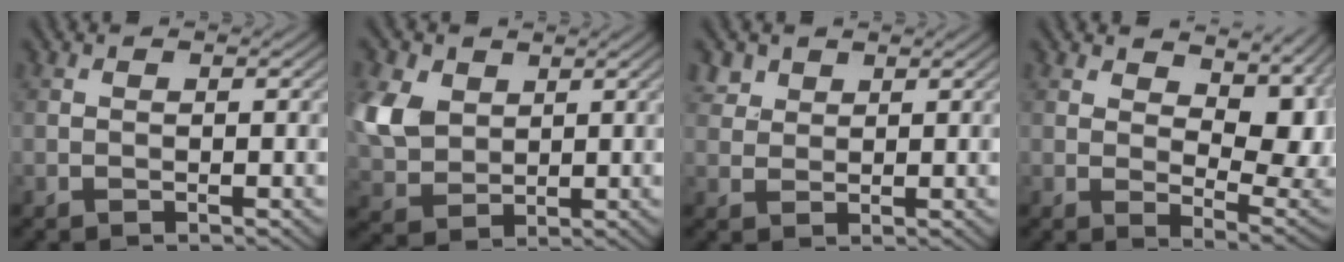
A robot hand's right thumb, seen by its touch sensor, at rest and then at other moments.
{"total": 7.2, "force": [2.5, 5.4, 4.1], "torque": [-0.134, 0.007, 0.052]}
{"total": 2.6, "force": [1.7, 1.8, 0.8], "torque": [-0.026, -0.004, 0.046]}
{"total": 11.9, "force": [5.3, 5.7, 9.0], "torque": [-0.139, -0.007, 0.088]}